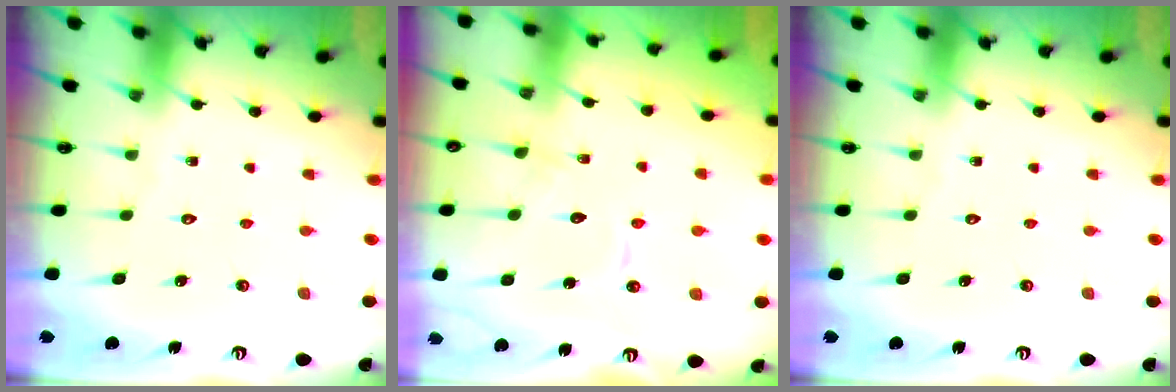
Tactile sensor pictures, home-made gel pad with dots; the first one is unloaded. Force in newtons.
{"total": 11.3, "press": 11.3, "slide": 0.9}
{"total": 0.0}